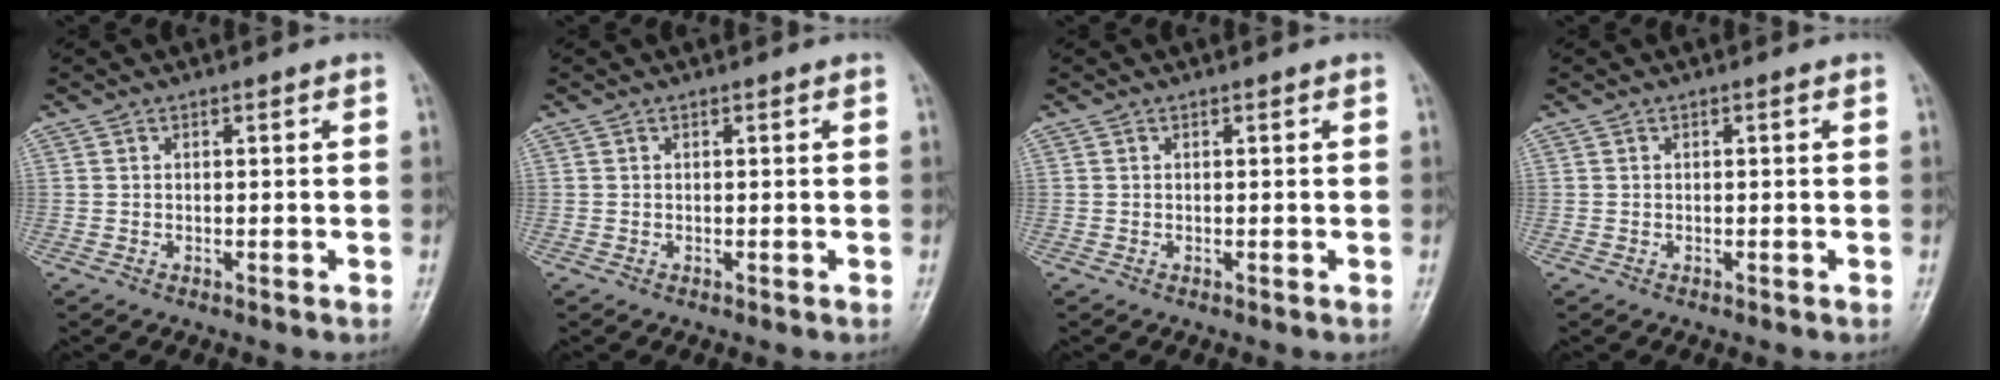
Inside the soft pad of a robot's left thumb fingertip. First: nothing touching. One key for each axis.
{"total": 0.0}
{"total": 0.0}
{"total": 0.0}